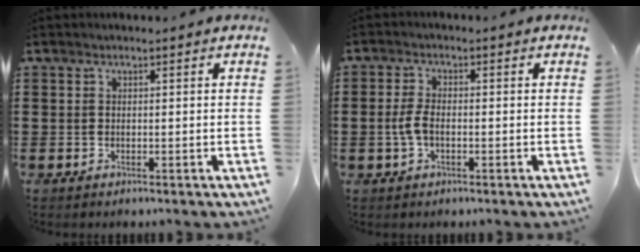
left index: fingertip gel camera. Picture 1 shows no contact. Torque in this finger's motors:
{"motor_torque": [0.55, 0.55, 0.13, 0.04]}